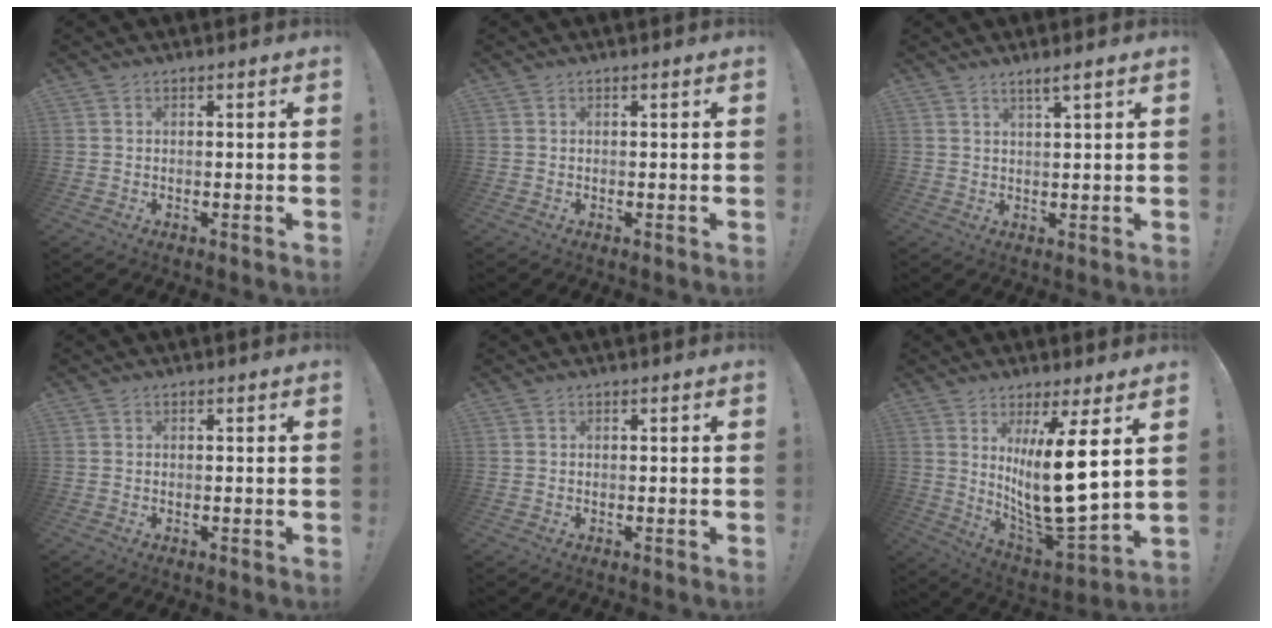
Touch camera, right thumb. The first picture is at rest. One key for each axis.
{"total": 0.0}
{"total": 3.1, "fx": 2.1, "fy": -0.1, "fz": 2.2, "tx": -0.038, "ty": -0.008, "tz": 0.034}
{"total": 0.0}
{"total": 0.0}
{"total": 18.9, "fx": 4.9, "fy": 4.7, "fz": 17.6, "tx": -0.297, "ty": -0.057, "tz": 0.076}